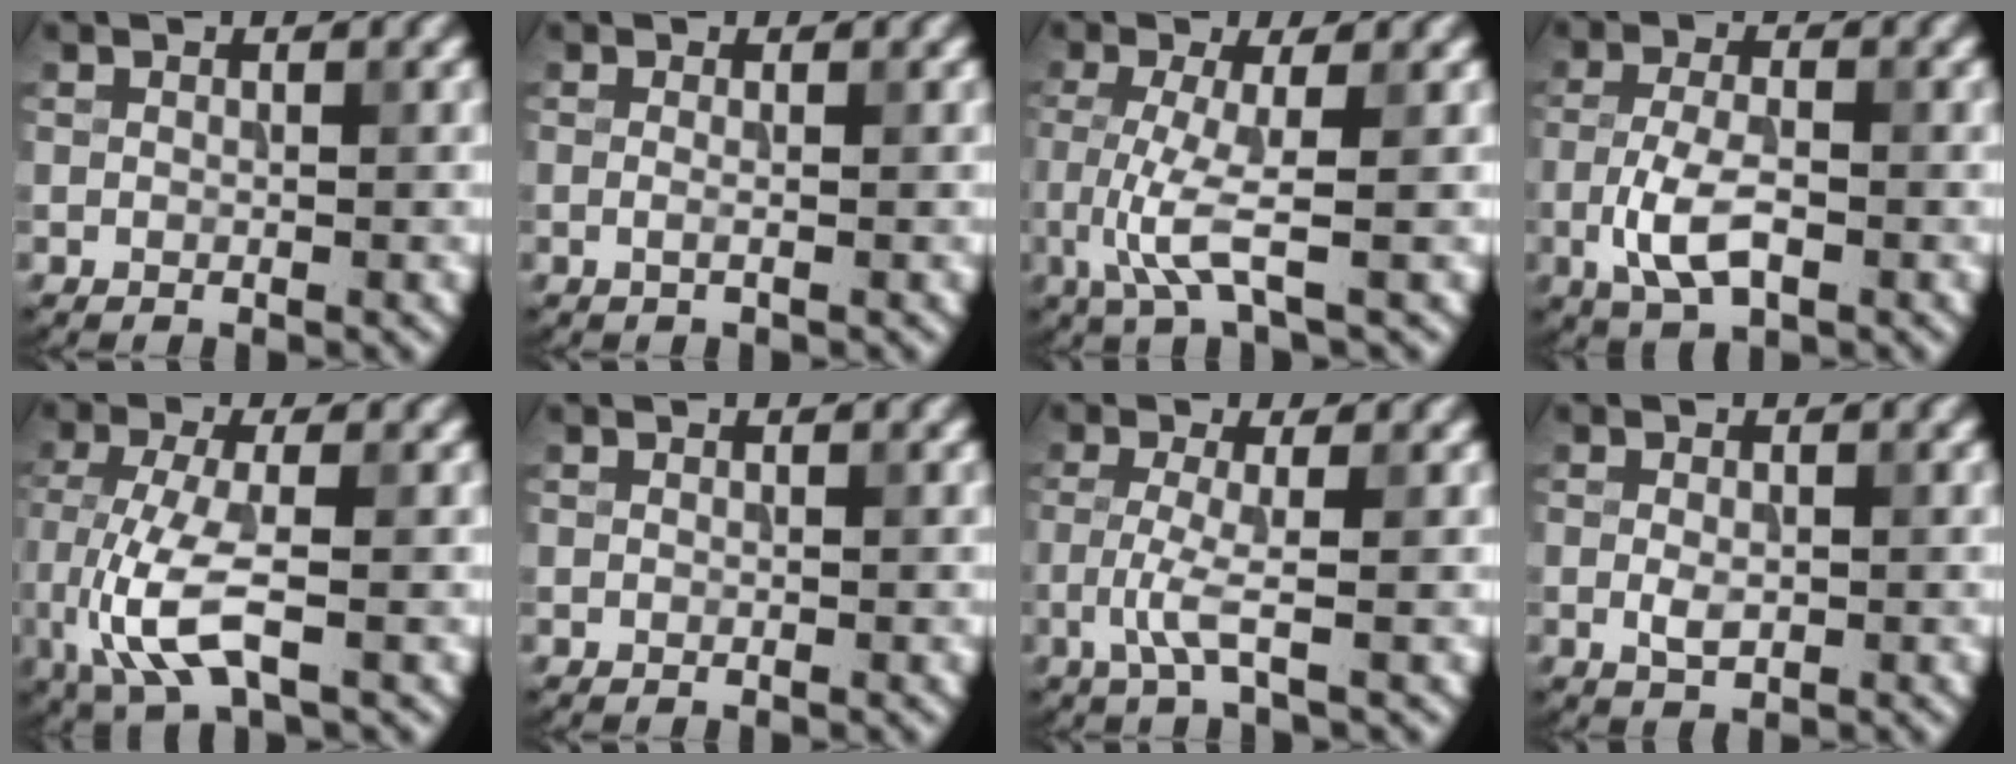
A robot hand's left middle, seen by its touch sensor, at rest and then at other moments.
{"total": 0.5, "force": [-0.2, -0.3, 0.4], "torque": [-0.016, 0.001, -0.001]}
{"total": 3.5, "force": [-0.7, 0.1, 3.4], "torque": [-0.091, -0.007, -0.016]}
{"total": 4.1, "force": [-1.6, 1.4, 3.5], "torque": [-0.080, 0.003, -0.033]}
{"total": 5.6, "force": [-1.8, 1.5, 5.1], "torque": [-0.125, -0.006, -0.033]}
{"total": 0.0}
{"total": 2.3, "force": [-0.9, -0.3, 2.1], "torque": [-0.058, 0.002, -0.022]}
{"total": 1.4, "force": [-0.4, 0.6, 1.1], "torque": [-0.026, 0.002, -0.004]}